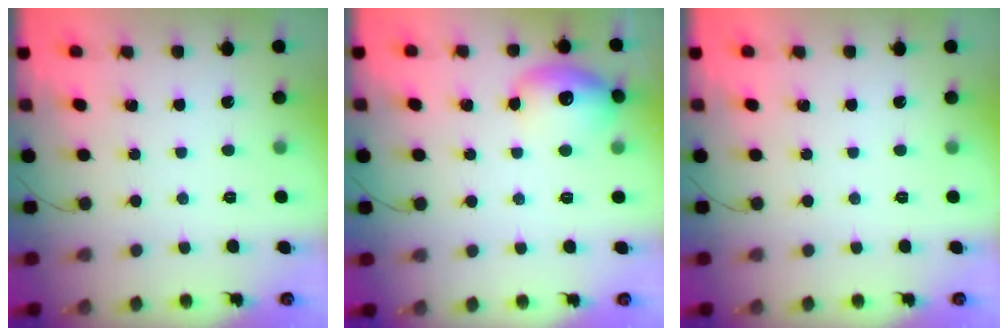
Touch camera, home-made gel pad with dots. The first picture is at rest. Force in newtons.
{"total": 11.6, "press": 11.4, "slide": 2.0}
{"total": 0.0}